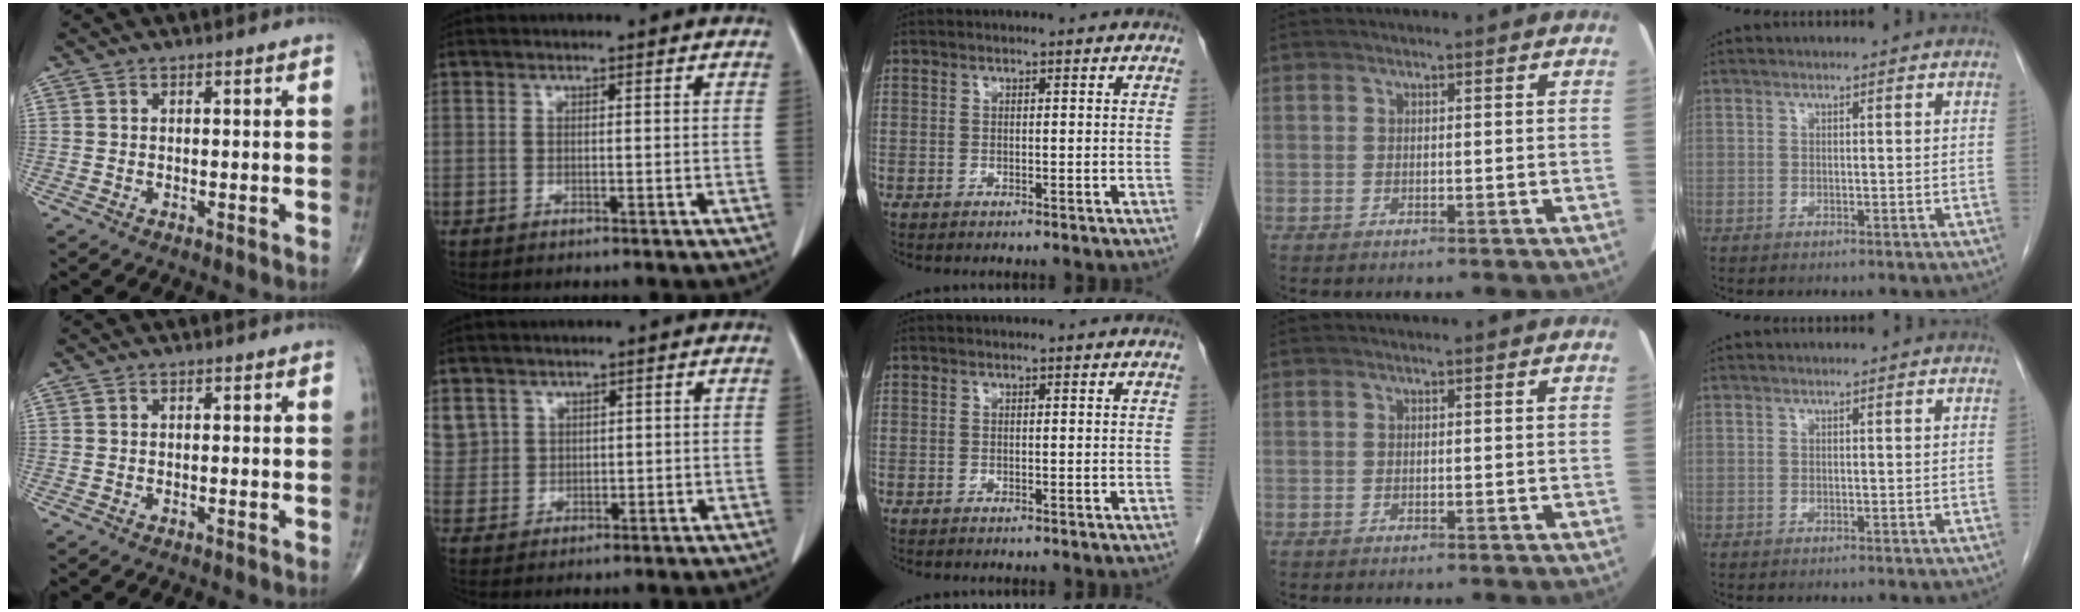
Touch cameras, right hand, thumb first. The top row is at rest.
{"index": {"total": 5.7, "force": [2.8, 5.0, 0.2], "torque": [0.000, 0.012, 0.062]}}